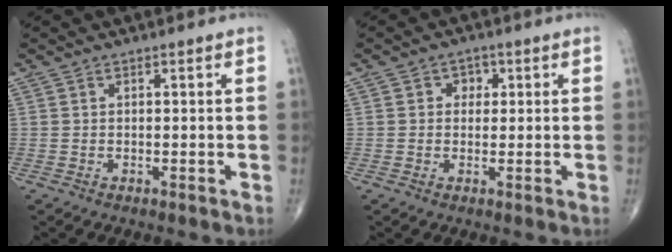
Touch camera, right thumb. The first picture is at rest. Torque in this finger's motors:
{"motor_torque": [-0.15, 0.31, 0.23, 0.26, 0.06]}